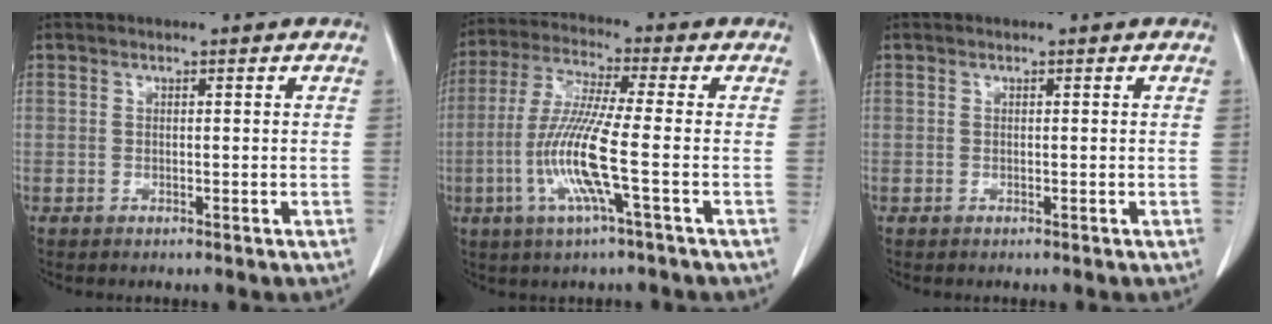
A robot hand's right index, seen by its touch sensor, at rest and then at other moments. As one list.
[{"total": 11.0, "force": [-2.8, -0.4, 10.6], "torque": [-0.221, -0.013, -0.065]}, {"total": 0.0}]